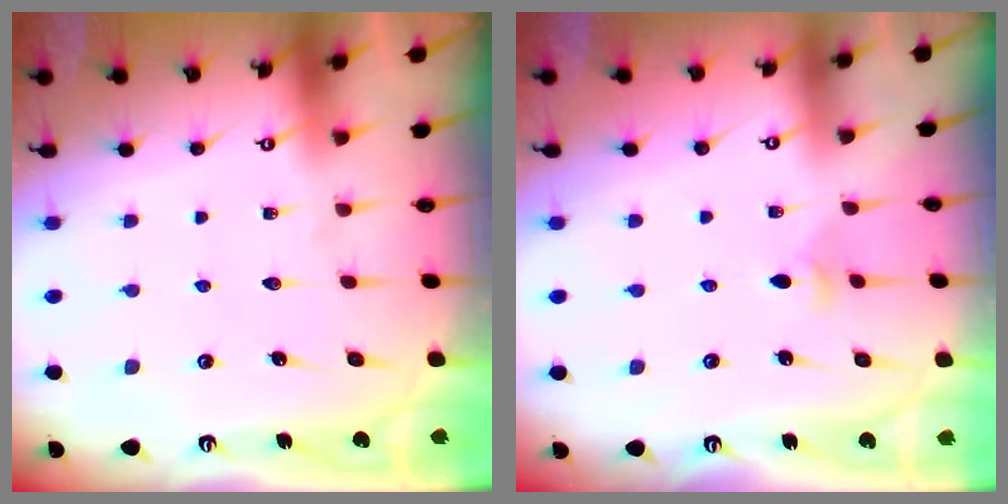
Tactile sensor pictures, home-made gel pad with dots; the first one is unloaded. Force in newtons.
{"total": 3.3, "press": 3.1, "slide": 0.9}